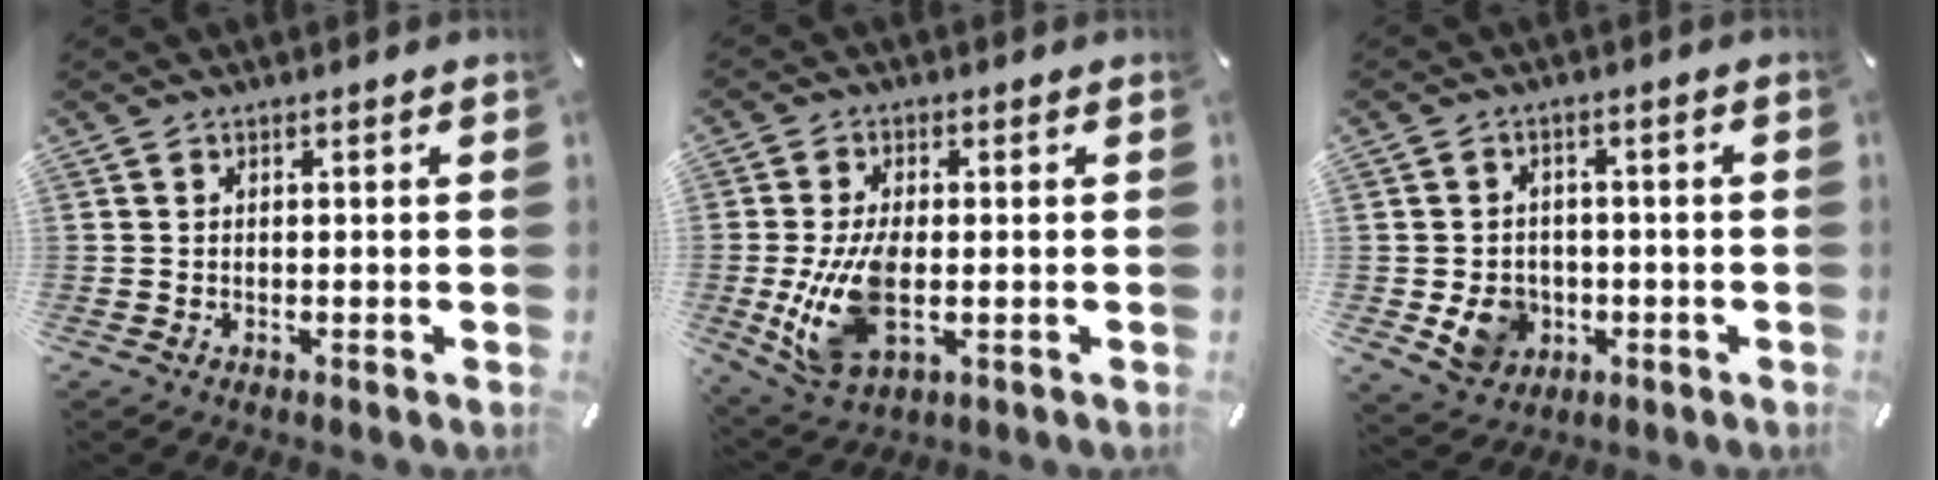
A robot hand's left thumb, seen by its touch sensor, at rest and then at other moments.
{"total": 11.9, "force": [-1.6, 6.6, 9.8], "torque": [-0.207, -0.013, -0.022]}
{"total": 7.9, "force": [-2.0, 7.2, 2.8], "torque": [-0.054, 0.016, -0.030]}